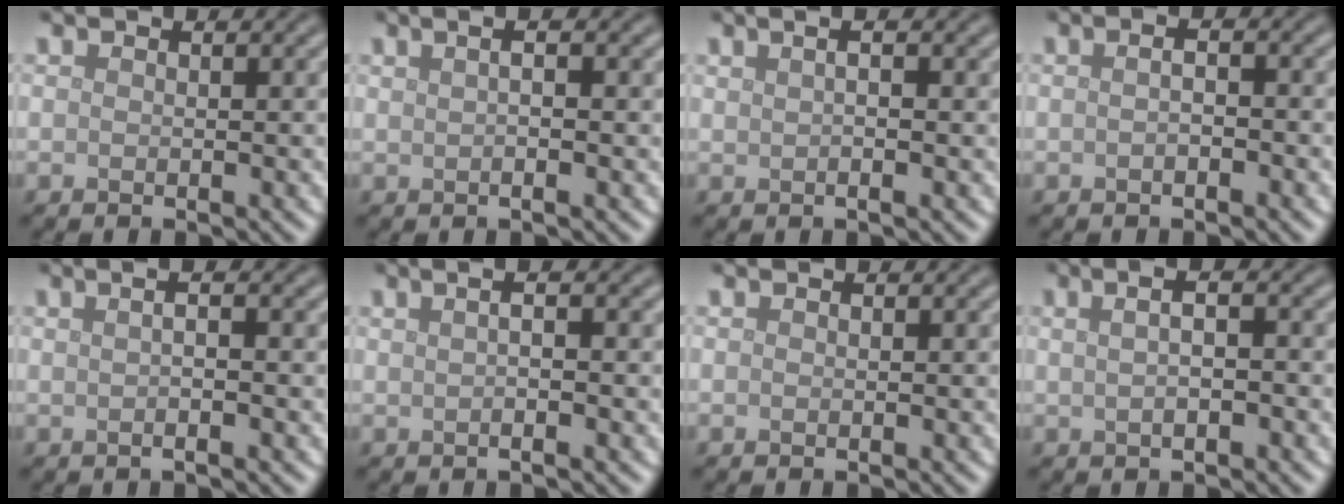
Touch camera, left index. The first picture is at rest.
{"total": 3.5, "force": [1.2, 1.5, 2.9], "torque": [-0.023, 0.022, -0.003]}
{"total": 3.1, "force": [1.2, 1.3, 2.6], "torque": [-0.027, 0.016, 0.002]}
{"total": 1.6, "force": [0.0, 0.6, 1.5], "torque": [-0.013, -0.004, -0.012]}
{"total": 3.6, "force": [0.9, 1.6, 3.2], "torque": [-0.018, 0.016, -0.011]}
{"total": 4.0, "force": [1.1, 1.8, 3.4], "torque": [-0.022, 0.023, -0.009]}
{"total": 0.0}
{"total": 5.1, "force": [1.6, 2.5, 4.1], "torque": [-0.045, 0.036, -0.006]}